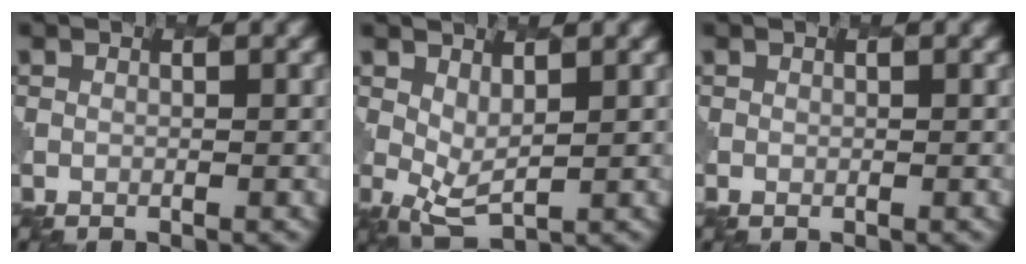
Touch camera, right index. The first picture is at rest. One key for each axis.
{"total": 2.7, "fx": 1.1, "fy": 1.2, "fz": 2.1, "tx": -0.049, "ty": -0.008, "tz": 0.025}
{"total": 0.6, "fx": 0.1, "fy": 0.5, "fz": 0.3, "tx": -0.008, "ty": -0.002, "tz": 0.004}